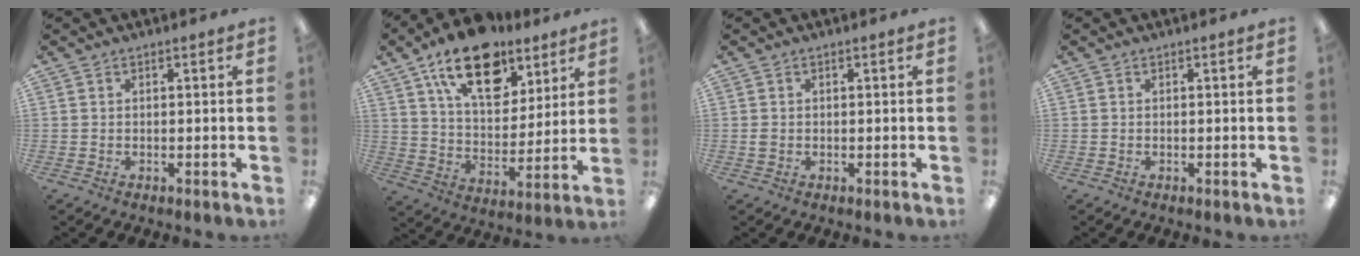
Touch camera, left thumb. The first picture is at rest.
{"total": 19.9, "force": [12.4, 10.6, 11.4], "torque": [-0.177, -0.058, 0.216]}
{"total": 1.1, "force": [0.0, 0.9, 0.6], "torque": [-0.004, 0.001, -0.003]}
{"total": 0.0}